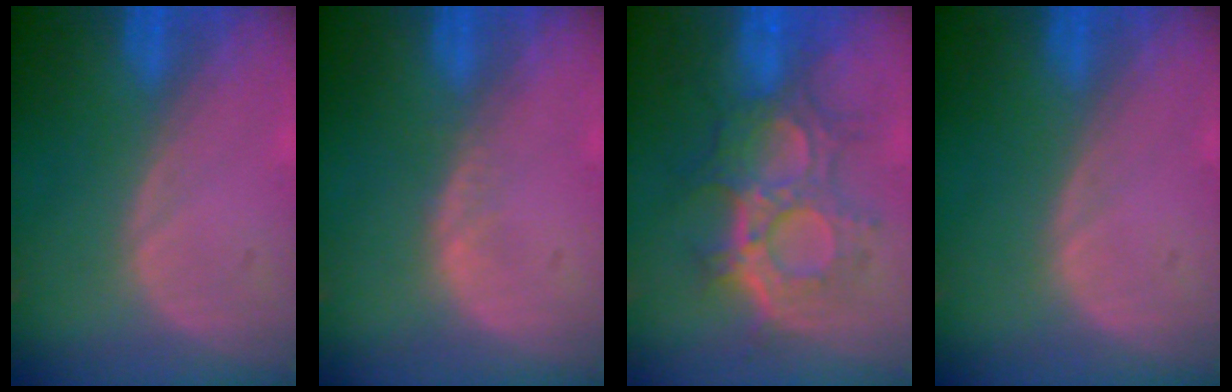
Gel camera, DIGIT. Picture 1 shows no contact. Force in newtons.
{"total": 0.8, "press": 0.7, "slide": 0.2}
{"total": 9.4, "press": 9.4, "slide": 1.1}
{"total": 0.0}